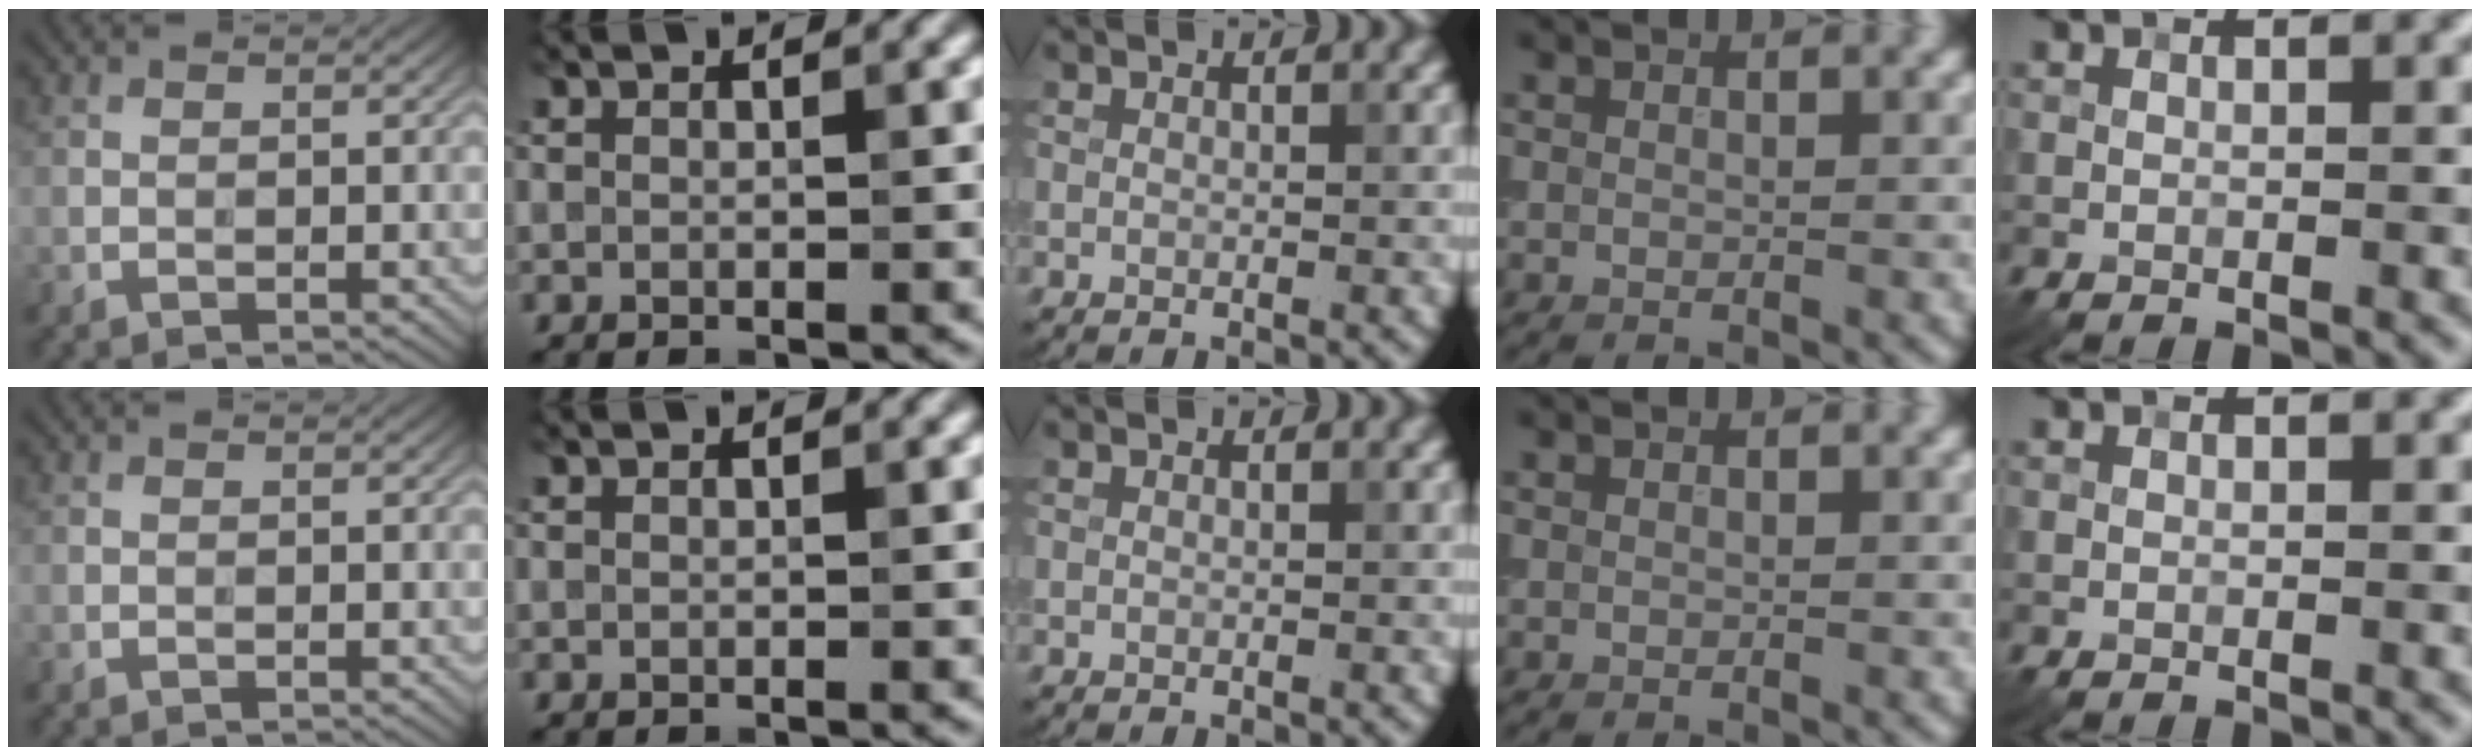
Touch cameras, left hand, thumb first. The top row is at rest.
{}